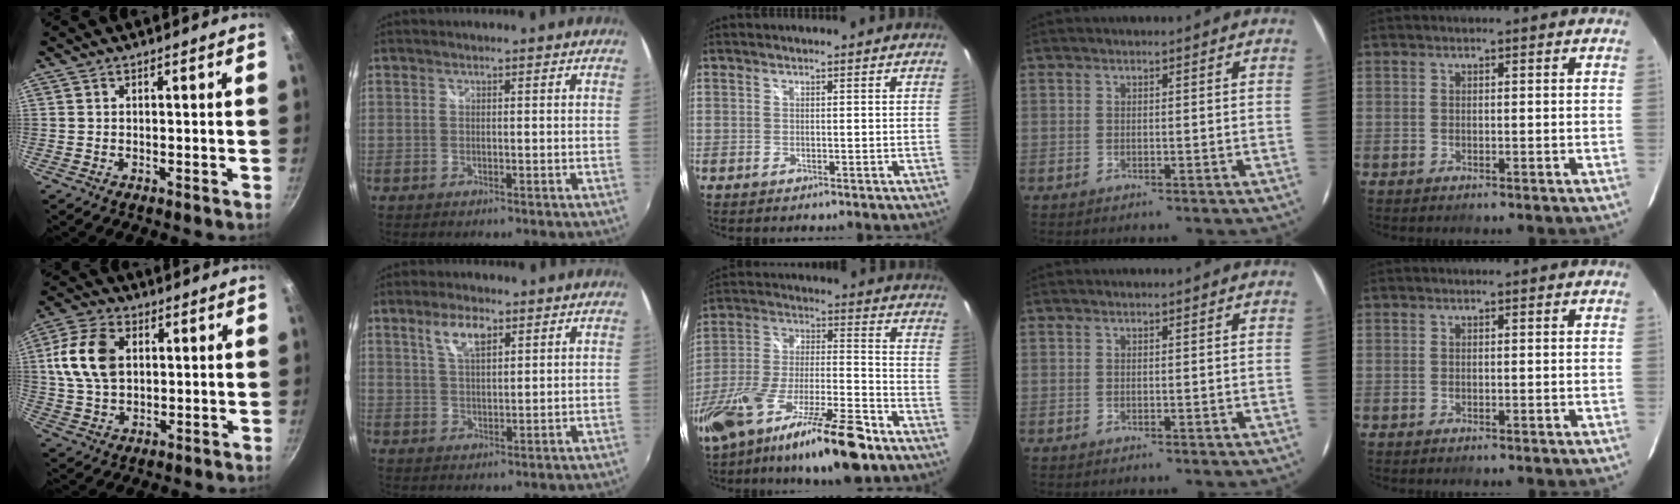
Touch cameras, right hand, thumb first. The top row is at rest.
{"thumb": {"total": 12.2, "force": [2.4, 8.3, 8.7], "torque": [-0.154, 0.005, 0.042]}, "index": {"total": 5.4, "force": [2.9, 2.2, 3.9], "torque": [-0.072, 0.008, 0.055]}, "middle": {"total": 23.3, "force": [-15.3, 4.6, 17.0], "torque": [-0.319, -0.047, -0.266]}}